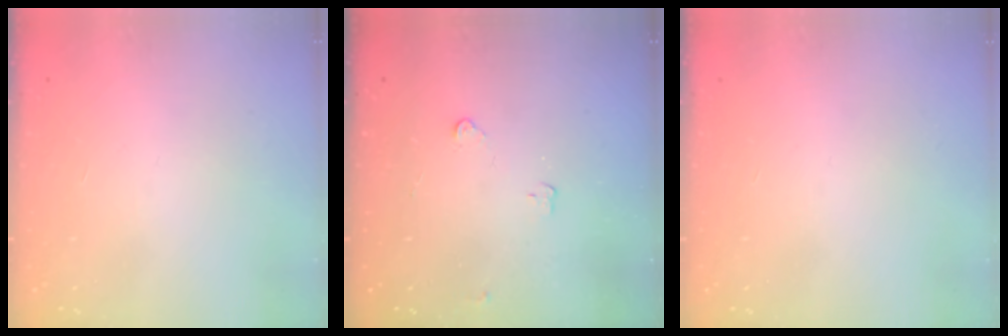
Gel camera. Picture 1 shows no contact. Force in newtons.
{"total": 3.3, "press": 3.3, "slide": 0.5}
{"total": 0.0}